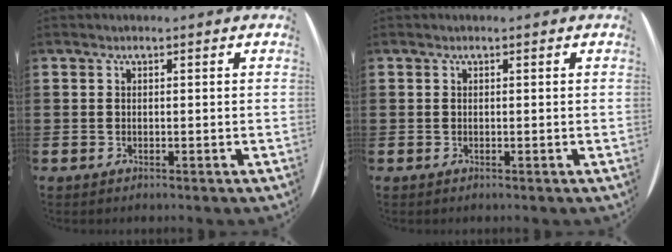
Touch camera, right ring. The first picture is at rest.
{"total": 0.0}